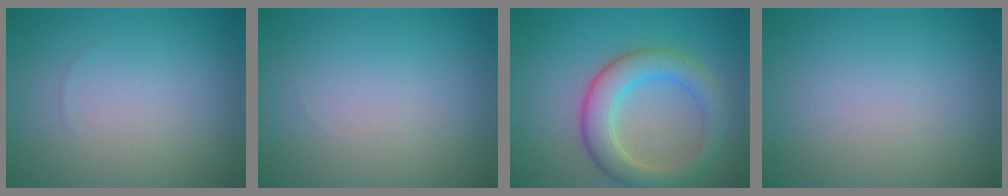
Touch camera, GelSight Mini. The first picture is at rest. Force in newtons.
{"total": 0.0}
{"total": 5.3, "press": 5.3, "slide": 0.4}
{"total": 0.0}